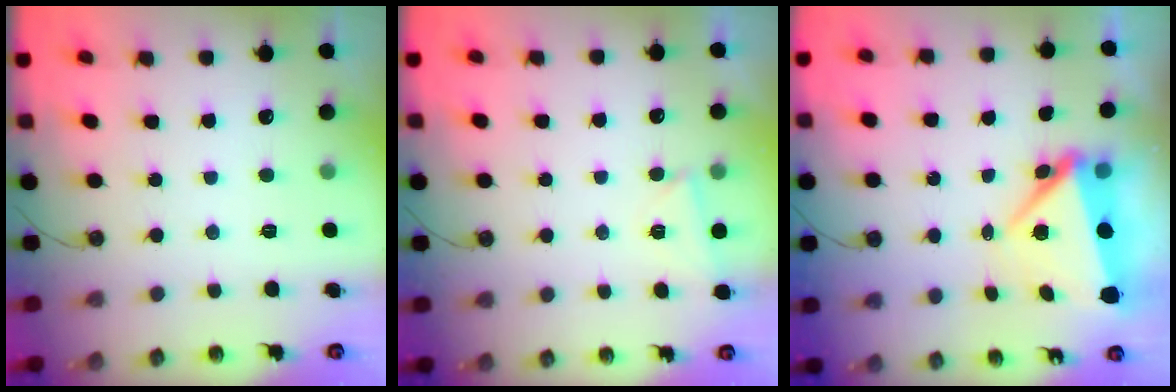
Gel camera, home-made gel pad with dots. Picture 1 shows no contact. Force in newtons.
{"total": 2.6, "press": 2.5, "slide": 0.3}
{"total": 7.5, "press": 7.4, "slide": 1.3}